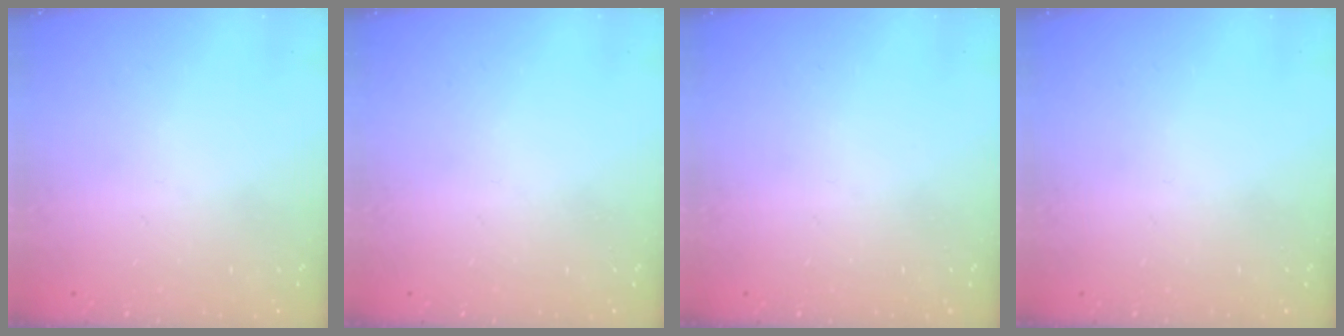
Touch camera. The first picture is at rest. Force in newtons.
{"total": 0.0}
{"total": 0.0}
{"total": 0.0}